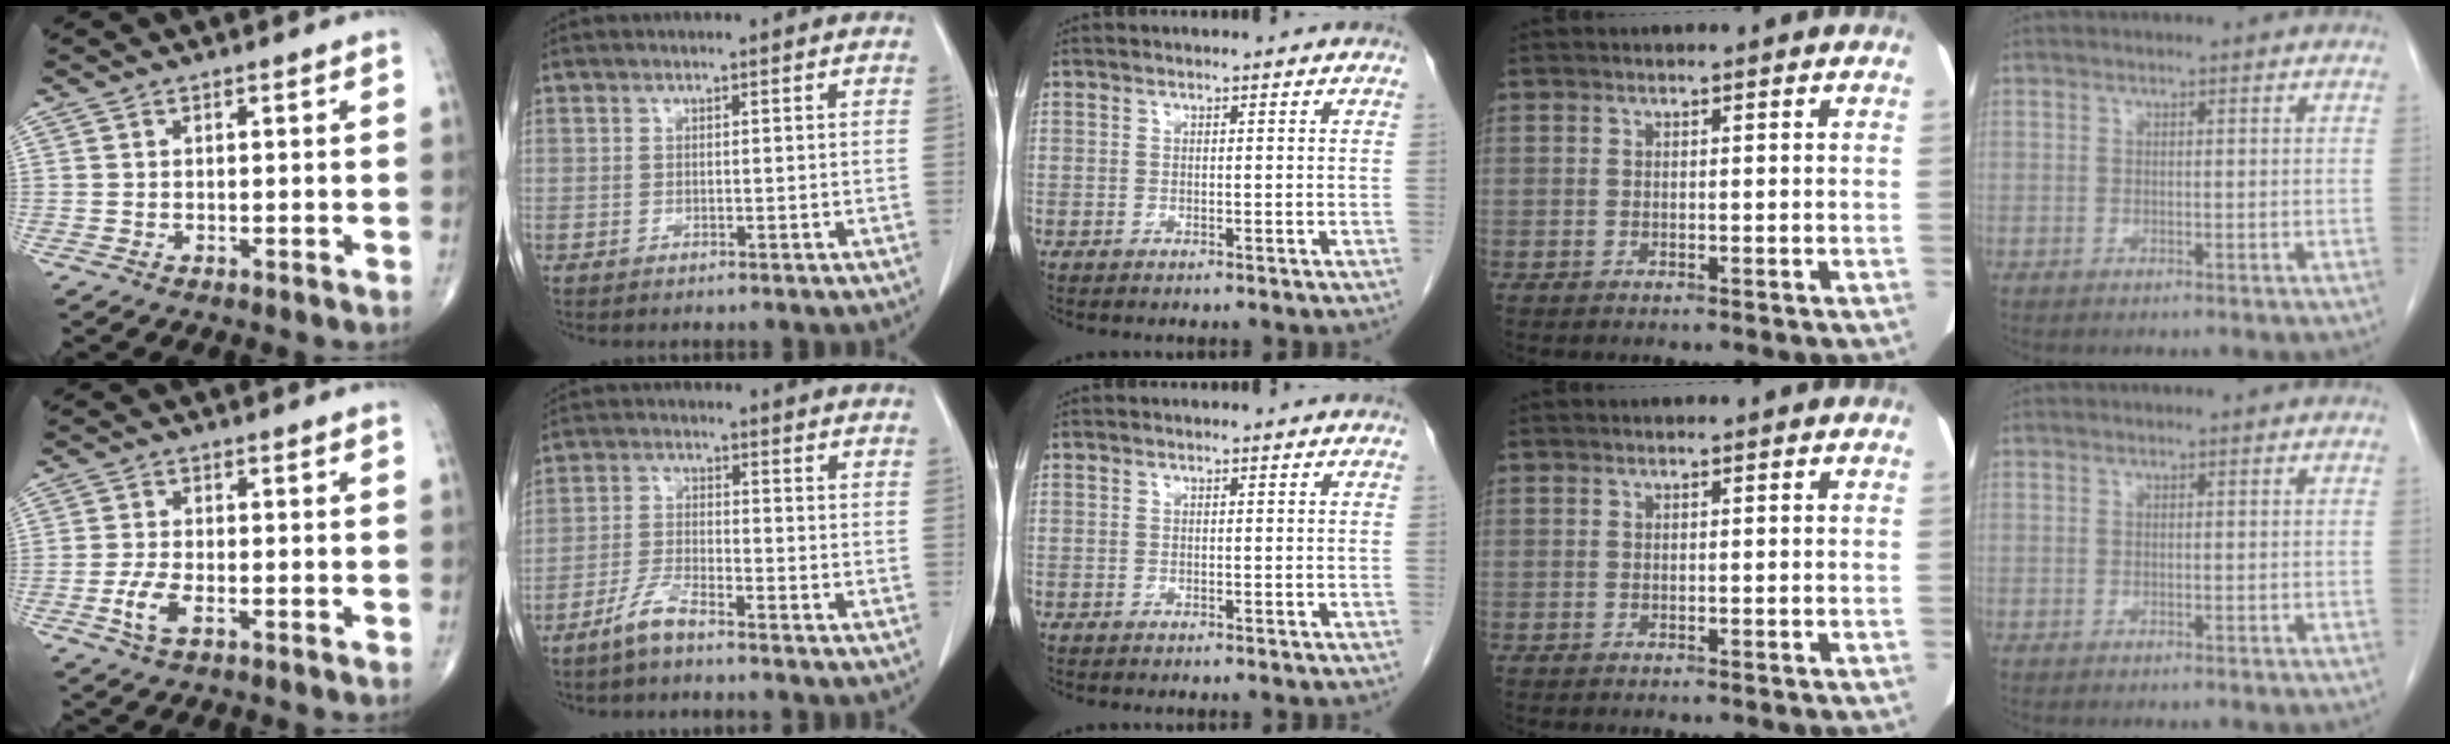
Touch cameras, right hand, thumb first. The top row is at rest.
{"thumb": {"total": 4.2, "force": [-1.6, 1.8, 3.5], "torque": [-0.081, 0.004, -0.030]}, "index": {"total": 4.7, "force": [-3.8, 0.4, 2.7], "torque": [-0.065, -0.009, -0.078]}}